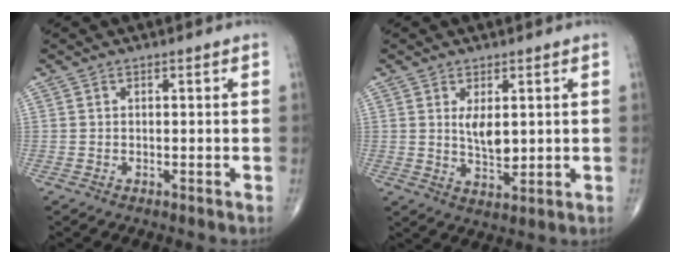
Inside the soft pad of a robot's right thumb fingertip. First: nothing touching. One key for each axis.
{"total": 5.2, "fx": 1.2, "fy": 2.4, "fz": 4.5, "tx": -0.070, "ty": -0.017, "tz": 0.028}